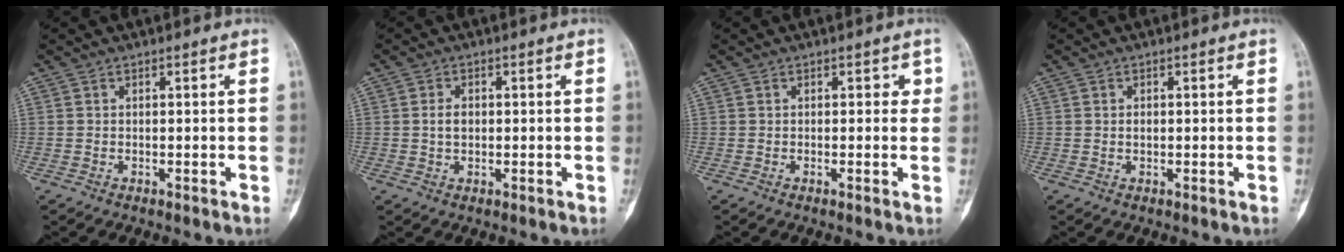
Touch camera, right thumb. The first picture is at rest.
{"total": 2.4, "force": [0.1, 1.7, 1.8], "torque": [-0.027, 0.003, 0.001]}
{"total": 1.5, "force": [0.2, 1.1, 1.0], "torque": [0.009, 0.005, -0.006]}
{"total": 0.9, "force": [0.0, 0.6, 0.6], "torque": [-0.006, 0.001, 0.001]}